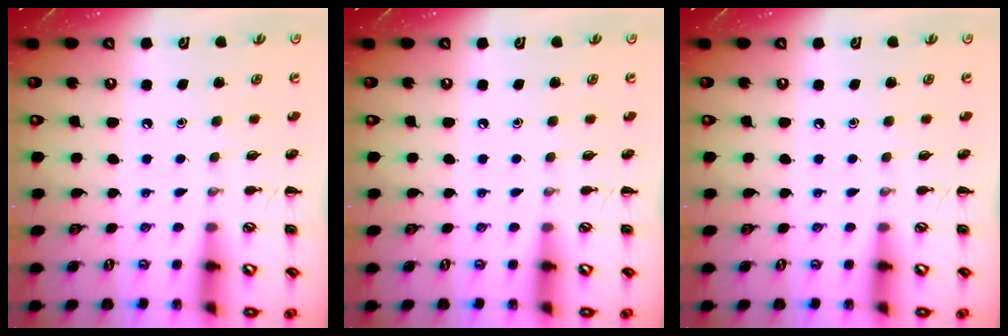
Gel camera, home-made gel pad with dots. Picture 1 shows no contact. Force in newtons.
{"total": 0.0}
{"total": 0.0}